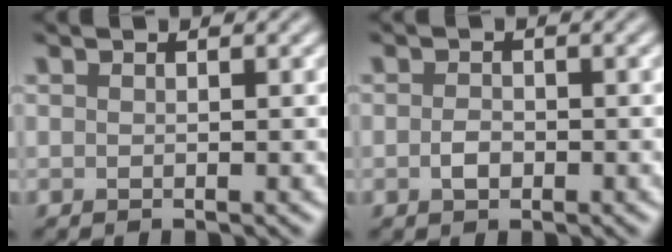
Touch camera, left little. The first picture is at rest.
{"total": 1.4, "force": [-0.5, 0.9, 0.9], "torque": [-0.020, 0.000, -0.013]}